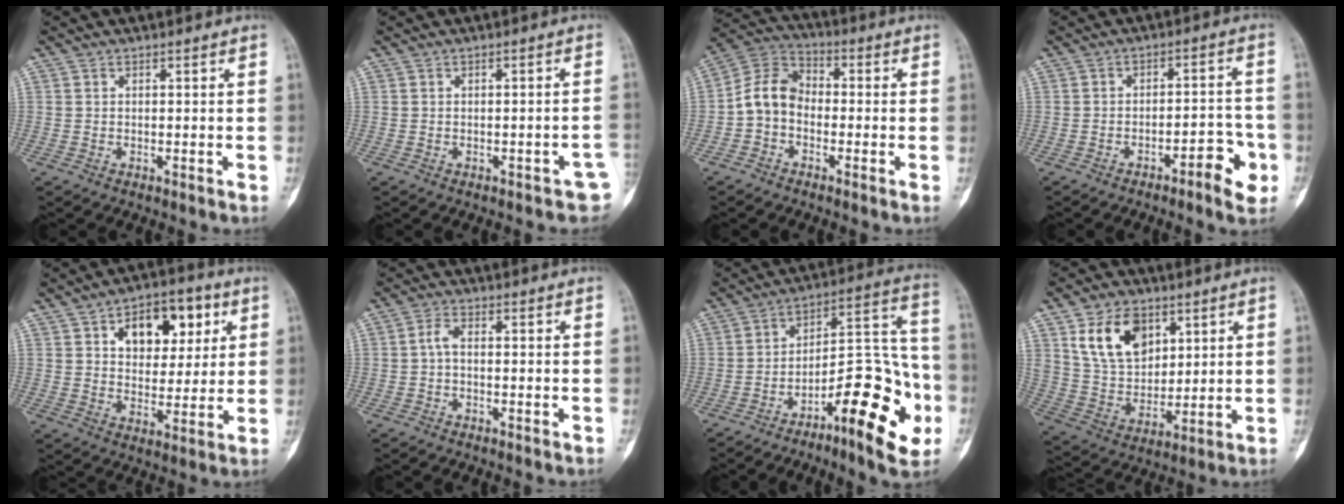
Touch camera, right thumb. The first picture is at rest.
{"total": 4.0, "force": [-1.9, 1.6, 3.1], "torque": [-0.019, 0.012, -0.021]}
{"total": 8.2, "force": [-1.8, 6.2, 5.1], "torque": [-0.083, 0.034, -0.052]}
{"total": 7.3, "force": [-3.6, 2.2, 5.9], "torque": [-0.066, 0.035, -0.048]}
{"total": 13.6, "force": [5.3, 8.5, 9.2], "torque": [-0.085, -0.005, 0.081]}
{"total": 2.1, "force": [-0.3, 1.0, 1.9], "torque": [-0.039, 0.005, -0.011]}
{"total": 20.5, "force": [-8.7, 6.3, 17.5], "torque": [-0.232, 0.075, -0.127]}
{"total": 13.6, "force": [6.4, 9.1, 7.9], "torque": [-0.112, -0.028, 0.133]}